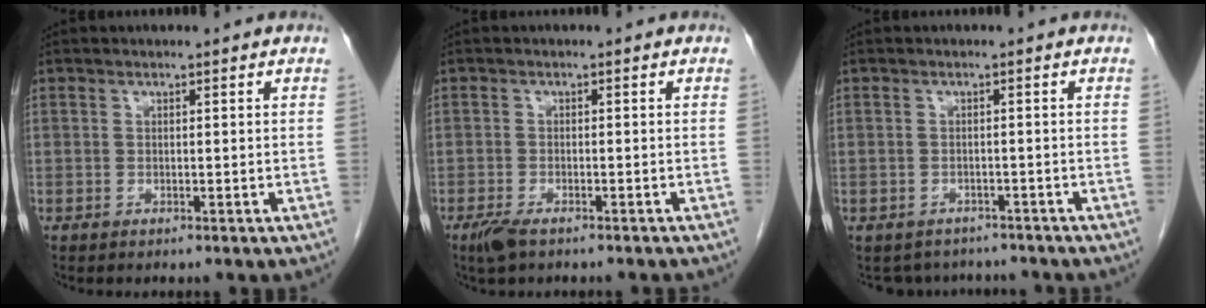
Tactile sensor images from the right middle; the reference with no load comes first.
{"total": 4.3, "force": [-3.3, 1.2, 2.5], "torque": [-0.044, -0.008, -0.048]}
{"total": 5.4, "force": [-4.8, 2.4, 0.1], "torque": [0.008, 0.008, -0.058]}